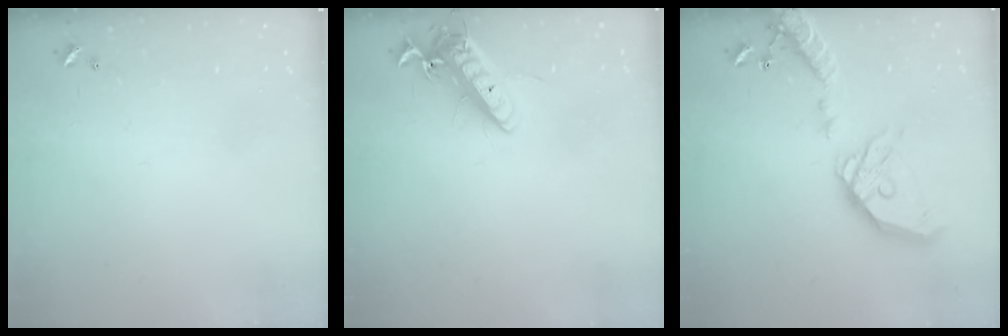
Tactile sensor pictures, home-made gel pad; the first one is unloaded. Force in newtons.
{"total": 14.0, "press": 13.9, "slide": 2.0}
{"total": 21.8, "press": 21.5, "slide": 3.7}